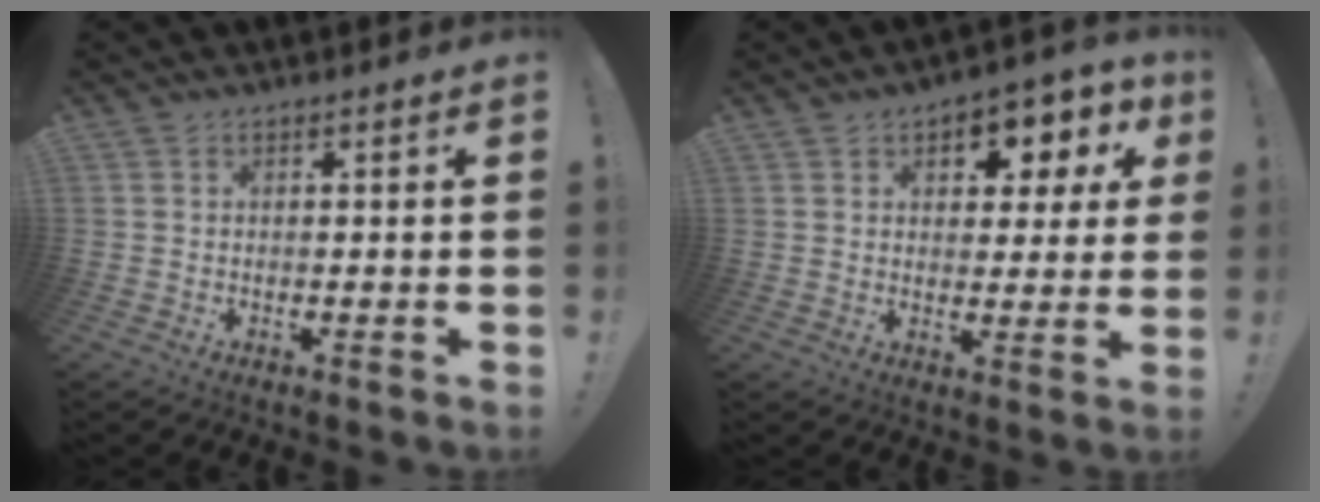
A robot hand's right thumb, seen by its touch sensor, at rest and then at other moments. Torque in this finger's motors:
{"motor_torque": [0.14, 0.23, 0.22, 0.25, 0.08]}